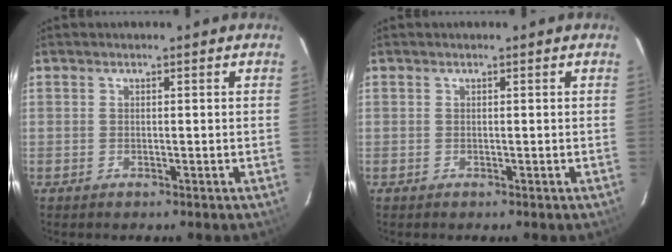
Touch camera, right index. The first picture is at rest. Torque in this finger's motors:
{"motor_torque": [0.21, 0.01, 0.03, 0.01]}